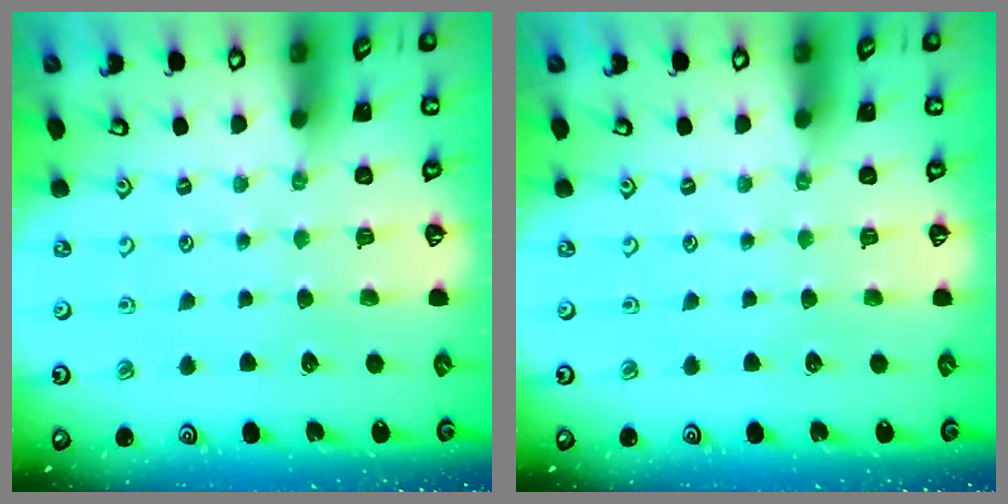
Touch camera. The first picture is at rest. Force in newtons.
{"total": 0.0}